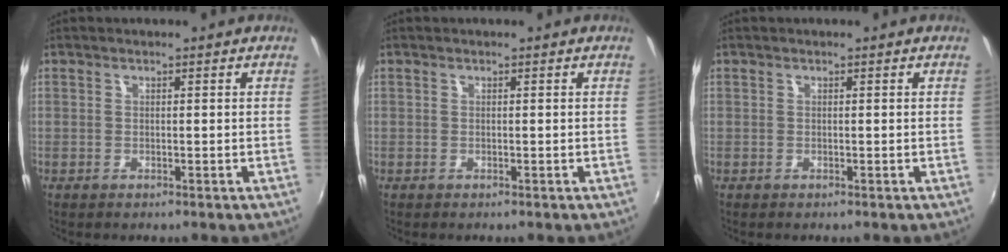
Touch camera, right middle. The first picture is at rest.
{"total": 0.0}
{"total": 0.0}